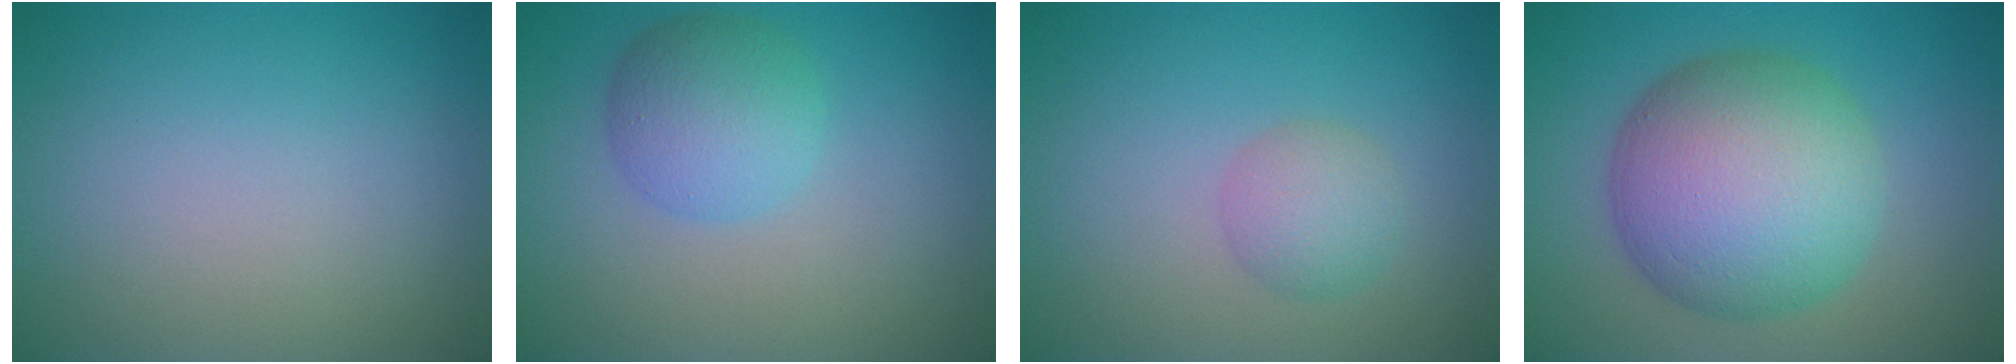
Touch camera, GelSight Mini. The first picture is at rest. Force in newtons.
{"total": 4.0, "press": 4.0, "slide": 0.1}
{"total": 2.3, "press": 2.3, "slide": 0.0}
{"total": 11.1, "press": 11.1, "slide": 0.3}